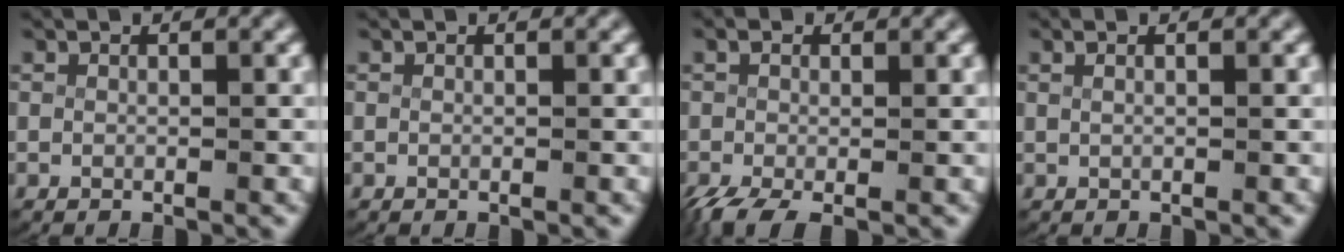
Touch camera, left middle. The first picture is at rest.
{"total": 0.0}
{"total": 3.4, "force": [-2.2, 1.6, 2.2], "torque": [-0.057, -0.028, -0.019]}
{"total": 0.7, "force": [0.3, -0.3, 0.6], "torque": [-0.013, -0.001, 0.008]}